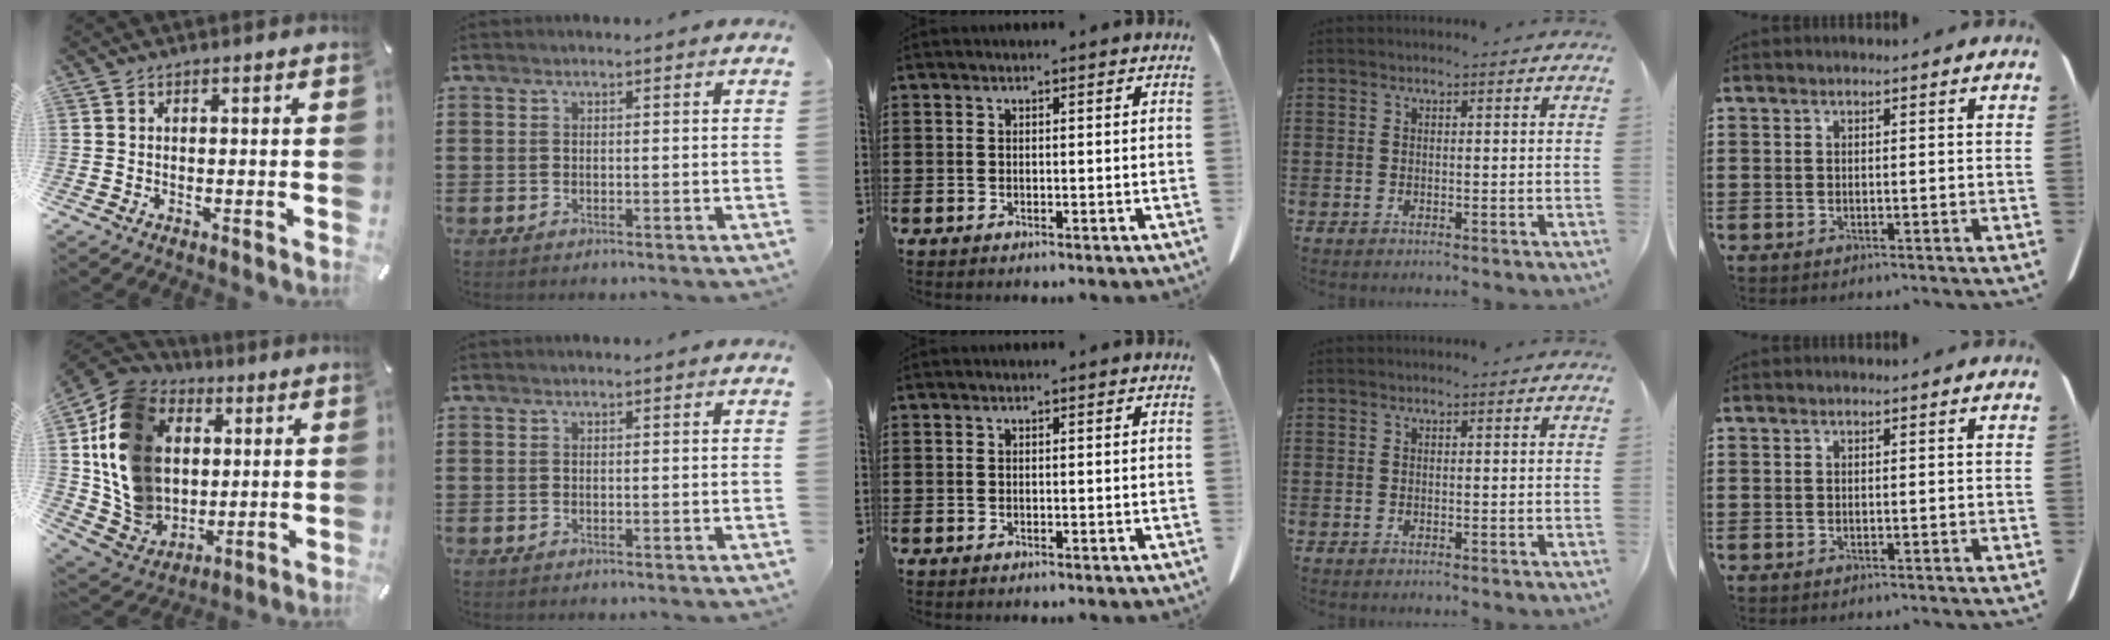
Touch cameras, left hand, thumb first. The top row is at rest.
{"thumb": {"total": 18.2, "force": [2.8, 15.8, 8.5], "torque": [-0.186, -0.008, 0.060]}}